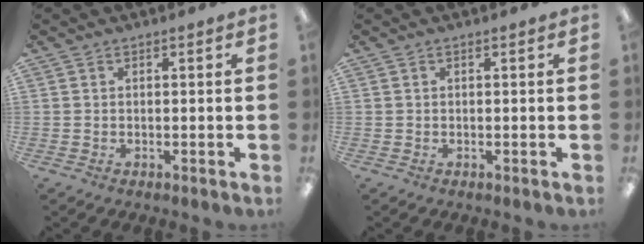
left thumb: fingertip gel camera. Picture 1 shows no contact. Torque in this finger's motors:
{"motor_torque": [-0.07, 0.07, 0.00, 0.00, 0.00]}